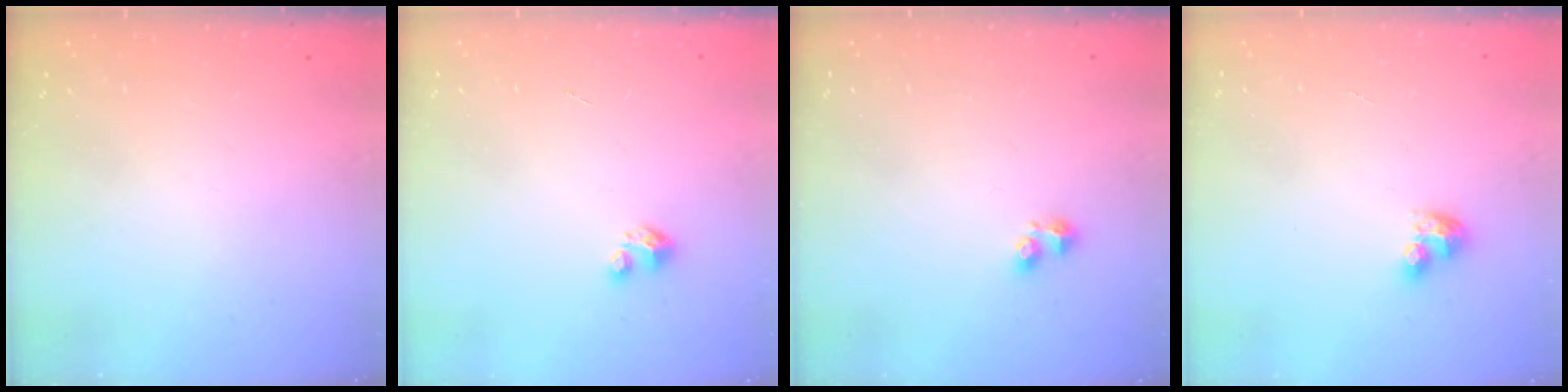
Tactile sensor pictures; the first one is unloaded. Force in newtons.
{"total": 1.8, "press": 1.8, "slide": 0.1}
{"total": 2.2, "press": 2.2, "slide": 0.5}
{"total": 4.5, "press": 4.5, "slide": 0.4}